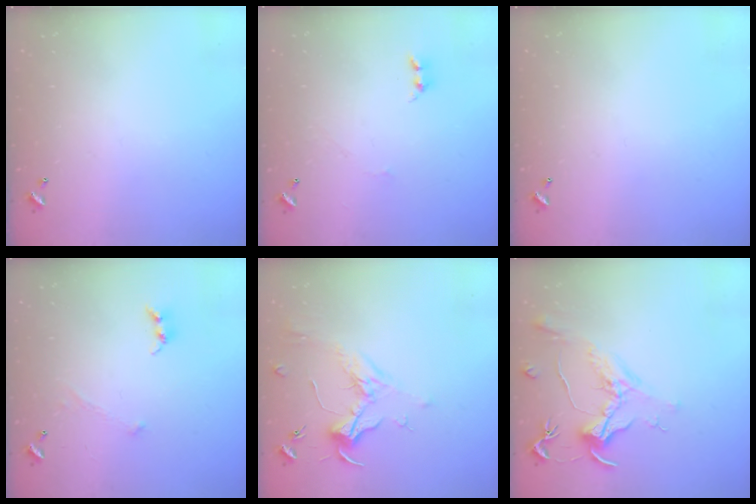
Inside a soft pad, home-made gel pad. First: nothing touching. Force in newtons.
{"total": 0.9, "press": 0.8, "slide": 0.4}
{"total": 0.0}
{"total": 0.6, "press": 0.6, "slide": 0.3}
{"total": 2.0, "press": 1.9, "slide": 0.6}
{"total": 1.6, "press": 1.4, "slide": 0.7}